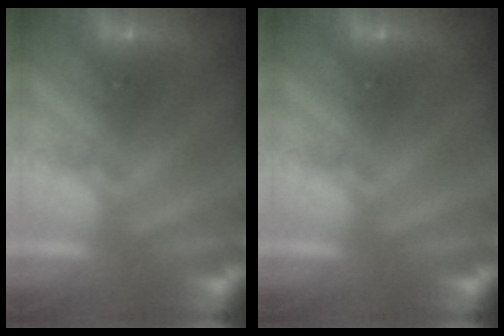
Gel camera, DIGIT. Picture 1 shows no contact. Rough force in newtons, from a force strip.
{"total": 0.0}